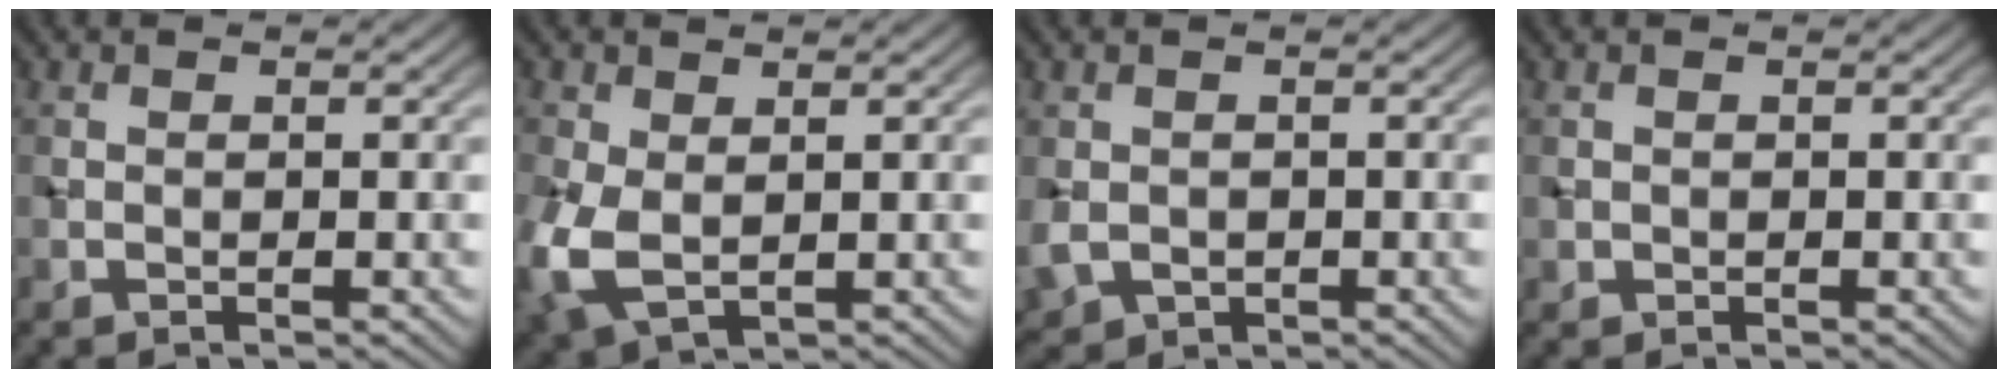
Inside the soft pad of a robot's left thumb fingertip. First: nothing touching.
{"total": 6.8, "force": [-0.7, 4.3, 5.2], "torque": [-0.148, -0.014, -0.010]}
{"total": 2.8, "force": [-0.5, 2.4, 1.5], "torque": [-0.044, -0.014, -0.007]}
{"total": 0.6, "force": [0.0, 0.6, 0.1], "torque": [0.000, -0.005, 0.002]}